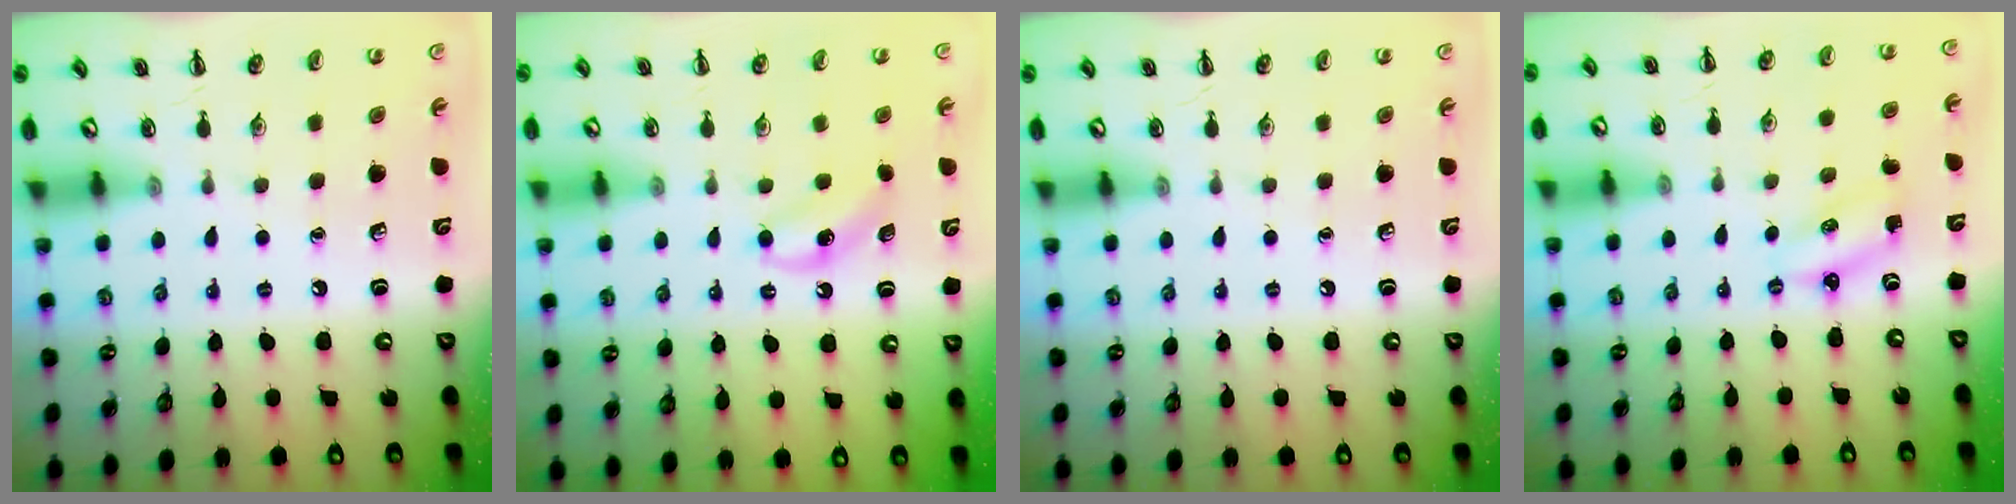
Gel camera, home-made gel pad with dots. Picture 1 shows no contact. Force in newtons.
{"total": 5.4, "press": 5.2, "slide": 1.5}
{"total": 0.0}
{"total": 2.4, "press": 2.3, "slide": 0.6}